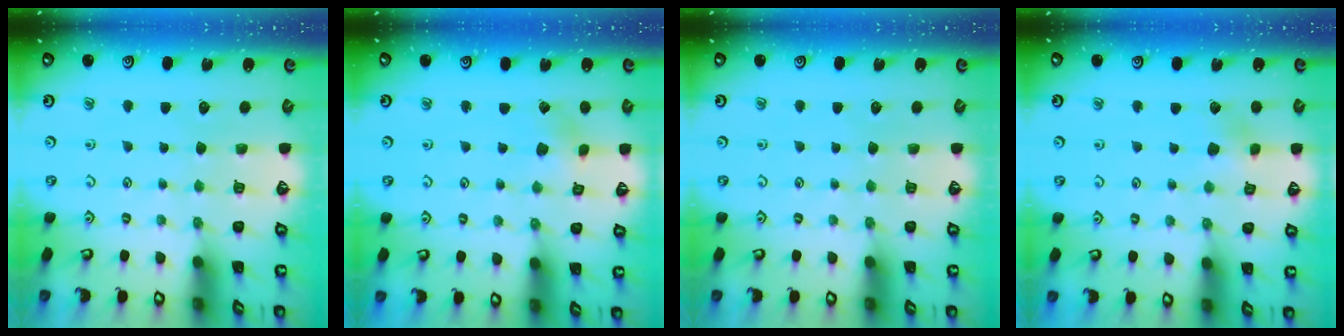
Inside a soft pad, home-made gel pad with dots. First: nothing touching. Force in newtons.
{"total": 2.0, "press": 2.0, "slide": 0.1}
{"total": 0.0}
{"total": 4.1, "press": 4.1, "slide": 0.6}